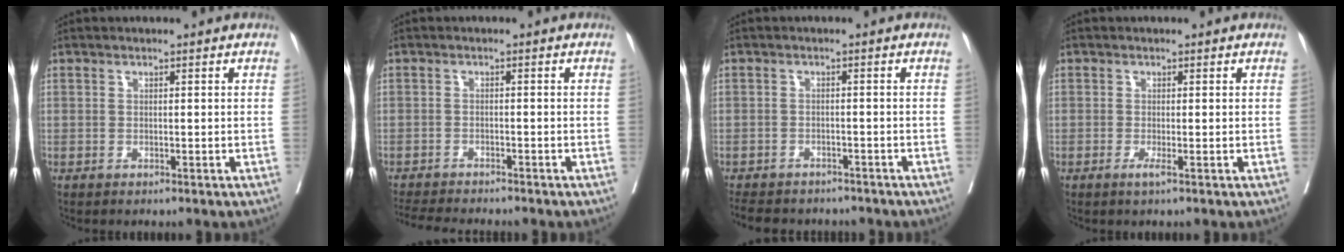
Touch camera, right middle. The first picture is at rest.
{"total": 8.1, "force": [-7.5, 0.0, 3.1], "torque": [-0.043, -0.011, -0.113]}
{"total": 10.3, "force": [-9.1, 3.2, 3.4], "torque": [-0.069, -0.003, -0.116]}
{"total": 1.3, "force": [-0.2, -1.0, 0.9], "torque": [-0.014, -0.004, -0.006]}